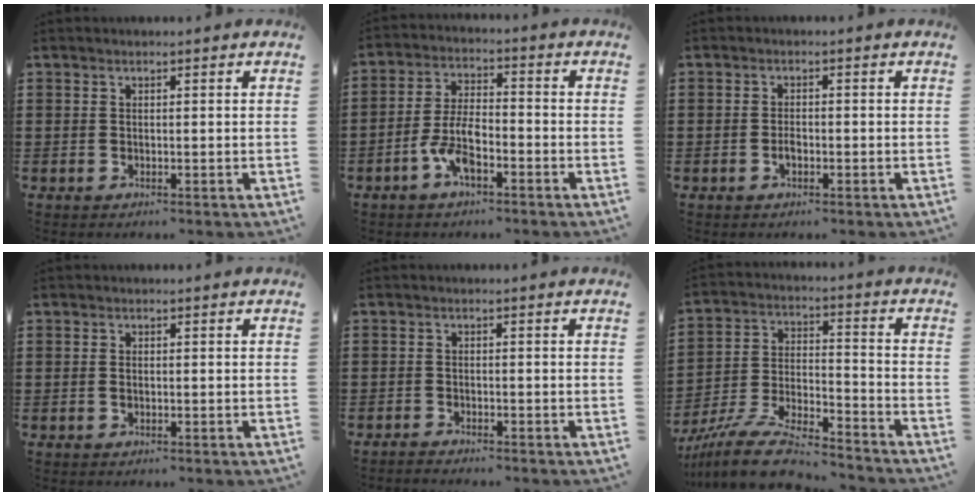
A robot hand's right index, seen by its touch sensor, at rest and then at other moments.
{"total": 7.2, "force": [-3.3, 2.8, 5.8], "torque": [-0.130, 0.000, -0.066]}
{"total": 1.6, "force": [-0.7, 0.6, 1.2], "torque": [-0.025, -0.002, -0.013]}
{"total": 0.8, "force": [-0.1, 0.3, 0.7], "torque": [-0.017, -0.002, -0.001]}
{"total": 1.4, "force": [-1.4, 0.0, -0.2], "torque": [0.000, 0.004, -0.030]}
{"total": 11.3, "force": [-10.2, 1.4, 4.7], "torque": [-0.099, 0.020, -0.206]}